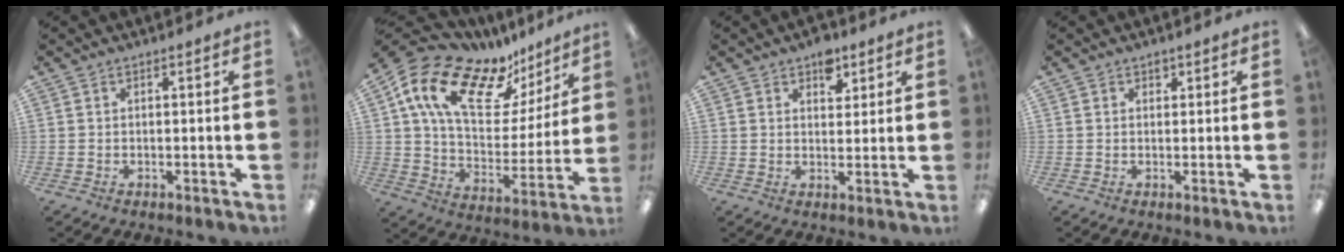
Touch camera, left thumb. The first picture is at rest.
{"total": 20.5, "force": [13.0, 10.1, 12.2], "torque": [-0.222, -0.066, 0.231]}
{"total": 5.8, "force": [3.5, 3.5, 3.0], "torque": [-0.020, -0.016, 0.055]}
{"total": 1.3, "force": [0.9, 0.8, 0.4], "torque": [0.000, -0.001, 0.014]}